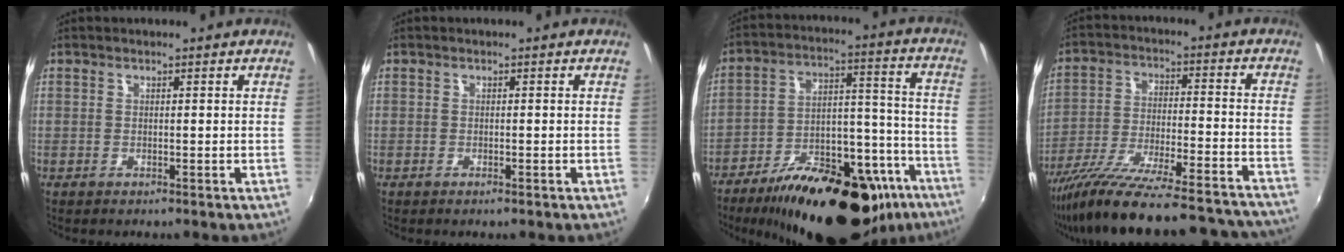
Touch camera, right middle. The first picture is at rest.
{"total": 0.8, "force": [-0.6, 0.2, 0.5], "torque": [-0.010, -0.002, -0.010]}
{"total": 29.4, "force": [-19.9, 12.3, 17.9], "torque": [-0.259, 0.020, -0.271]}
{"total": 30.7, "force": [-27.3, 4.4, 13.5], "torque": [-0.225, -0.062, -0.392]}